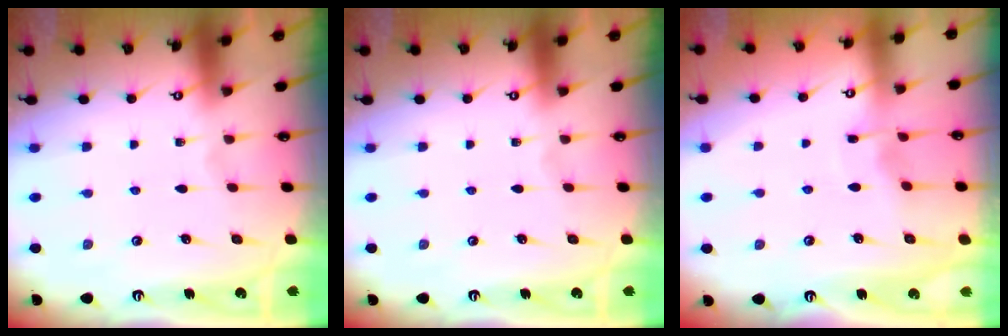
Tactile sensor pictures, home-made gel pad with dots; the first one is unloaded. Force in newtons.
{"total": 0.0}
{"total": 4.2, "press": 4.2, "slide": 0.5}